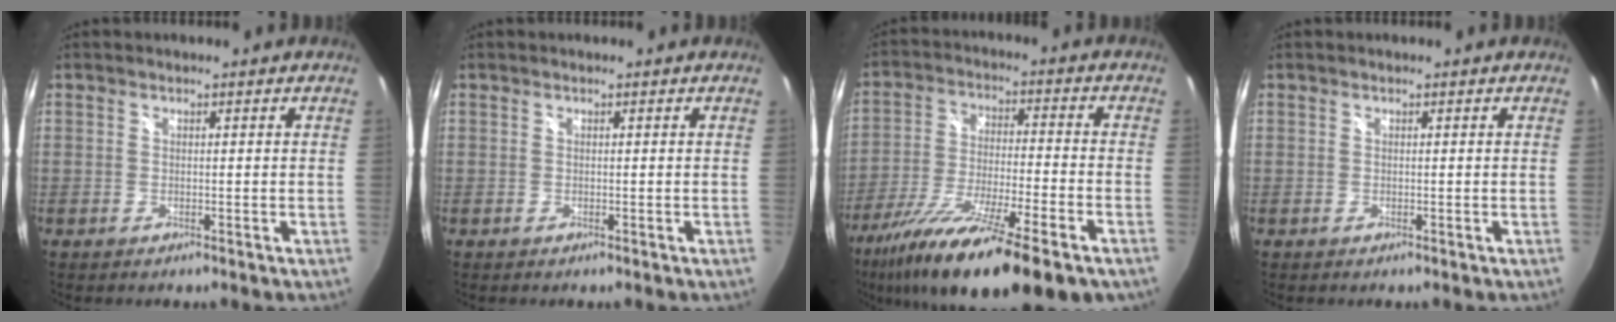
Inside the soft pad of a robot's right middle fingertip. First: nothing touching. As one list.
[{"total": 0.0}, {"total": 22.3, "force": [-15.2, 3.6, 15.9], "torque": [-0.291, -0.059, -0.256]}, {"total": 0.0}]